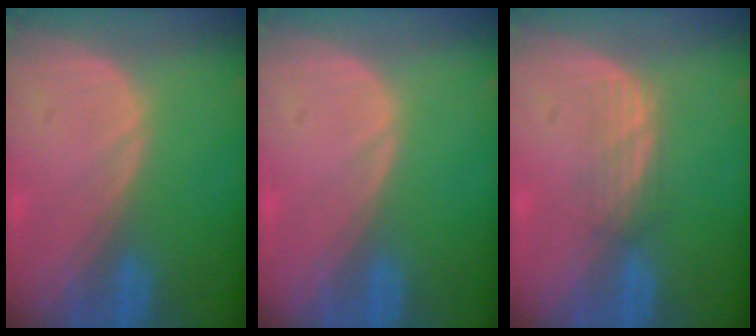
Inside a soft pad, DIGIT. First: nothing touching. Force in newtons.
{"total": 0.0}
{"total": 2.9, "press": 2.6, "slide": 1.2}